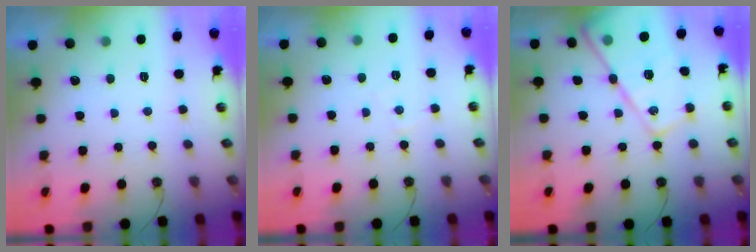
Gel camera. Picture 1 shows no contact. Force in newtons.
{"total": 3.1, "press": 3.1, "slide": 0.5}
{"total": 20.2, "press": 20.1, "slide": 1.3}